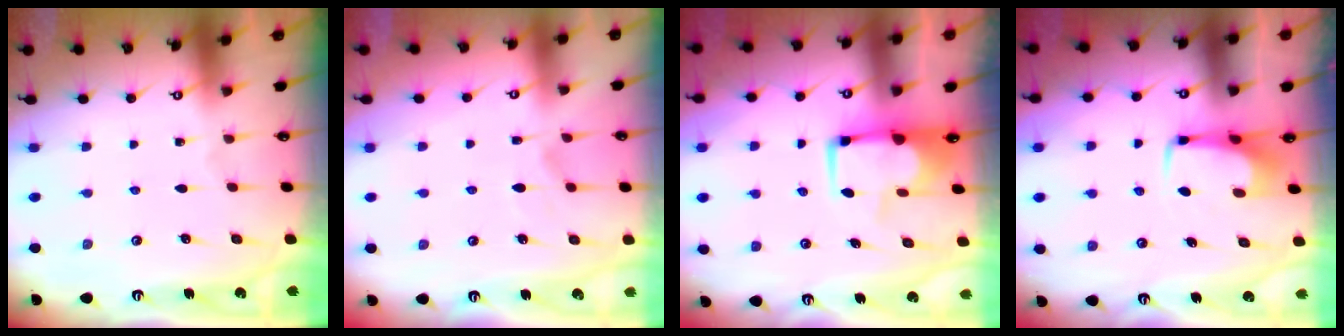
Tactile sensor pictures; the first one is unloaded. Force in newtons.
{"total": 1.6, "press": 1.0, "slide": 1.2}
{"total": 1.7, "press": 1.4, "slide": 0.8}
{"total": 3.6, "press": 3.6, "slide": 0.3}